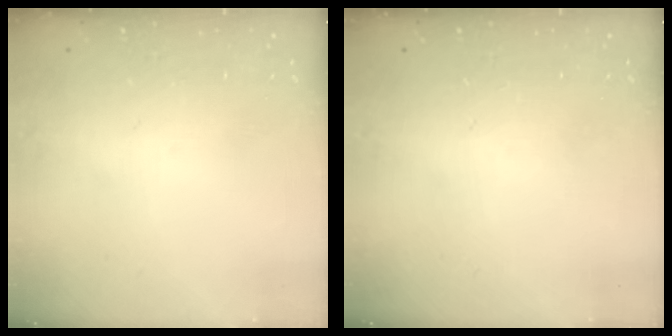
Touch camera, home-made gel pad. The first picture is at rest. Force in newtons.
{"total": 0.0}